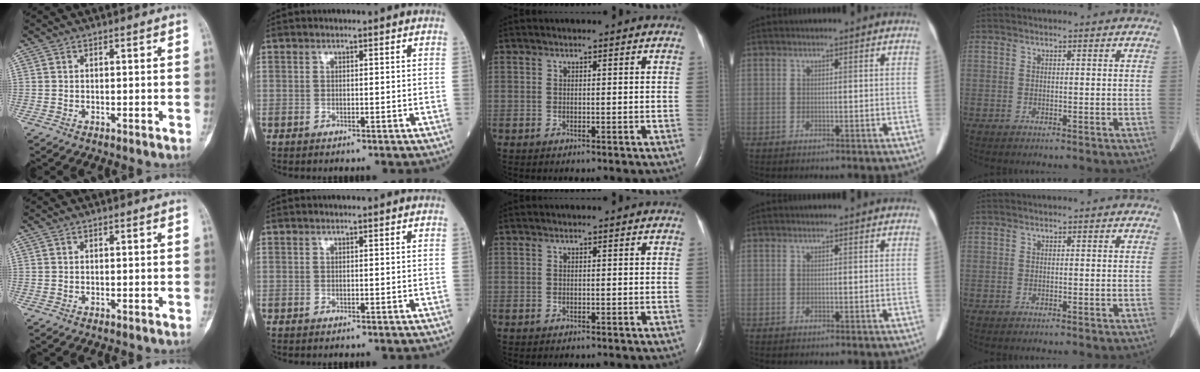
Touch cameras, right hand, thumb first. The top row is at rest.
{}